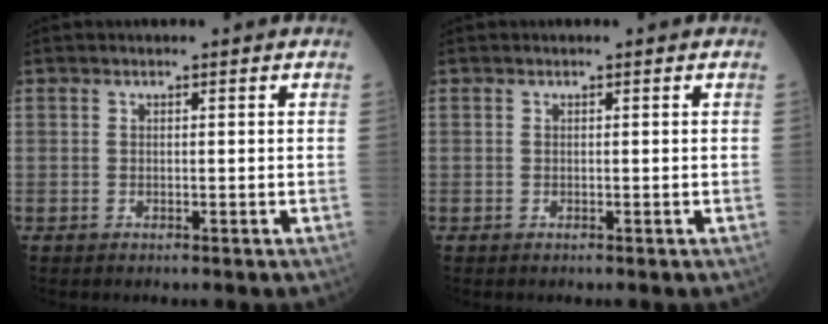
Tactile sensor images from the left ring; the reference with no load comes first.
{"total": 0.0}